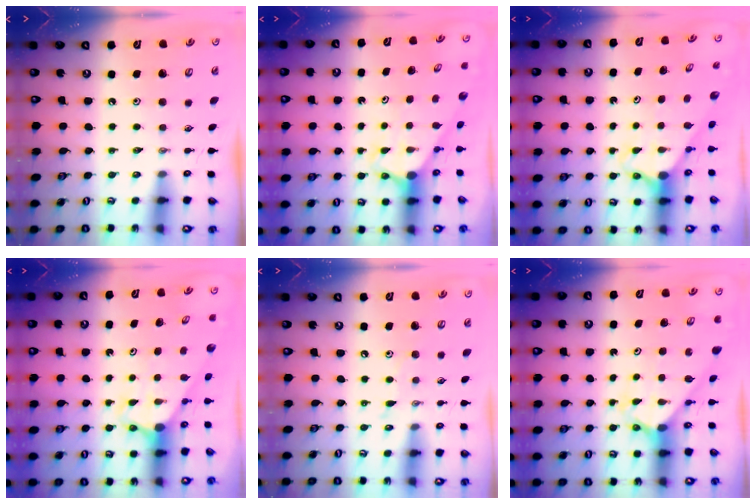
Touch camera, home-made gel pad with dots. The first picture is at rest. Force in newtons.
{"total": 2.7, "press": 2.7, "slide": 0.0}
{"total": 2.7, "press": 2.7, "slide": 0.2}
{"total": 2.7, "press": 2.7, "slide": 0.0}
{"total": 6.3, "press": 6.2, "slide": 0.7}
{"total": 1.8, "press": 1.8, "slide": 0.1}